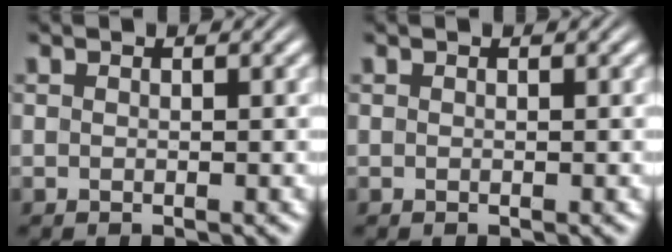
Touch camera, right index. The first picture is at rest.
{"total": 0.0}